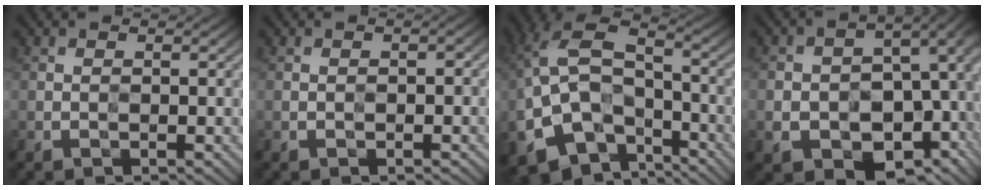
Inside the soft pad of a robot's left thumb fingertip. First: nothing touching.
{"total": 1.3, "force": [-0.3, 0.8, 1.0], "torque": [-0.009, -0.001, -0.004]}
{"total": 15.4, "force": [-6.2, 9.7, 10.2], "torque": [-0.232, -0.024, -0.100]}
{"total": 16.2, "force": [-5.3, 11.2, 10.5], "torque": [-0.168, -0.040, -0.050]}